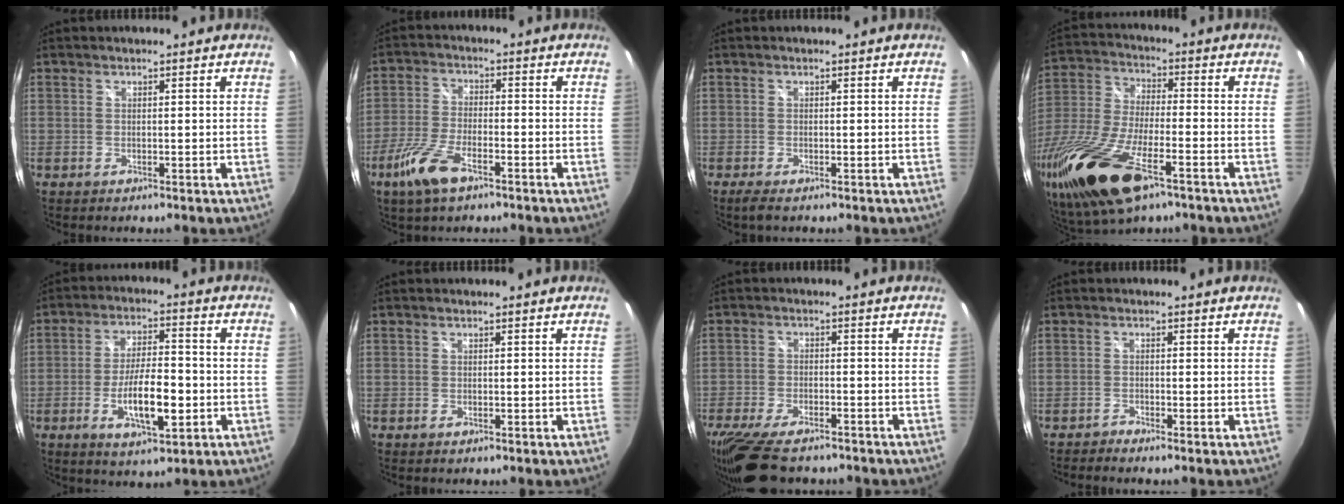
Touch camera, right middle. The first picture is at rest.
{"total": 8.5, "force": [-5.2, 3.0, 6.0], "torque": [-0.145, -0.007, -0.104]}
{"total": 2.0, "force": [-1.3, 0.2, 1.4], "torque": [-0.029, -0.009, -0.023]}
{"total": 25.6, "force": [-14.2, 9.7, 18.9], "torque": [-0.418, -0.063, -0.264]}
{"total": 10.8, "force": [-3.4, 3.5, 9.6], "torque": [-0.182, -0.005, -0.053]}
{"total": 0.0}
{"total": 14.6, "force": [-11.6, 4.8, 7.5], "torque": [-0.176, -0.042, -0.197]}
{"total": 1.4, "force": [-1.3, -0.3, 0.2], "torque": [-0.007, -0.007, -0.026]}